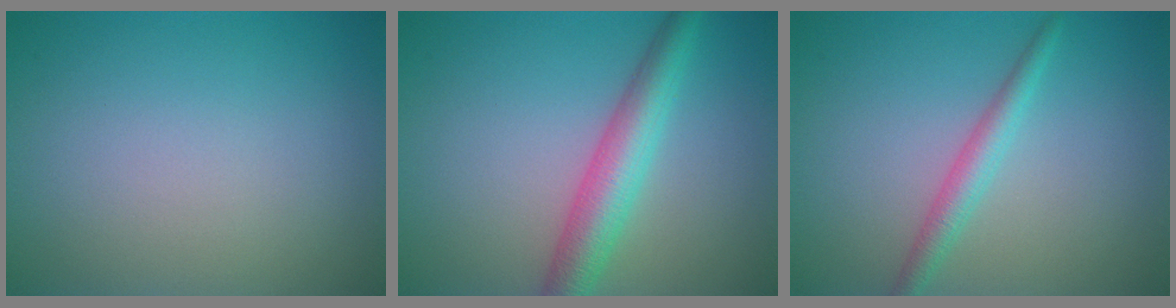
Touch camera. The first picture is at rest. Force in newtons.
{"total": 4.8, "press": 4.8, "slide": 0.1}
{"total": 2.3, "press": 2.3, "slide": 0.0}